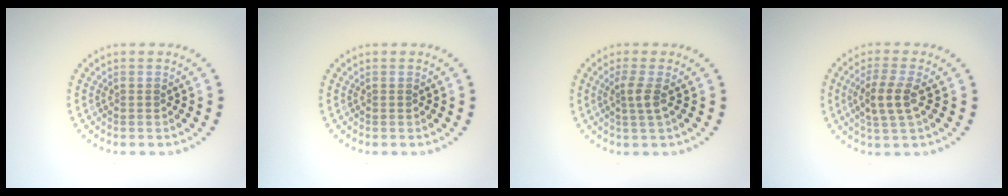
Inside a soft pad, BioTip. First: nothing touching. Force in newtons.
{"total": 0.0}
{"total": 1.8, "press": 1.3, "slide": 1.2}
{"total": 3.0, "press": 2.6, "slide": 1.4}